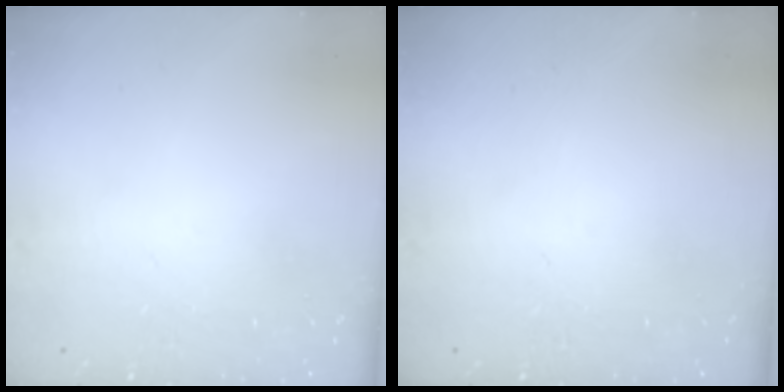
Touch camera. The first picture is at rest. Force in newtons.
{"total": 0.0}